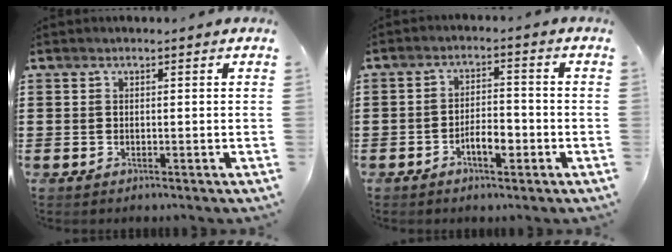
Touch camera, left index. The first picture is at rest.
{"total": 4.2, "force": [-2.0, 1.7, 3.3], "torque": [-0.058, 0.007, -0.038]}